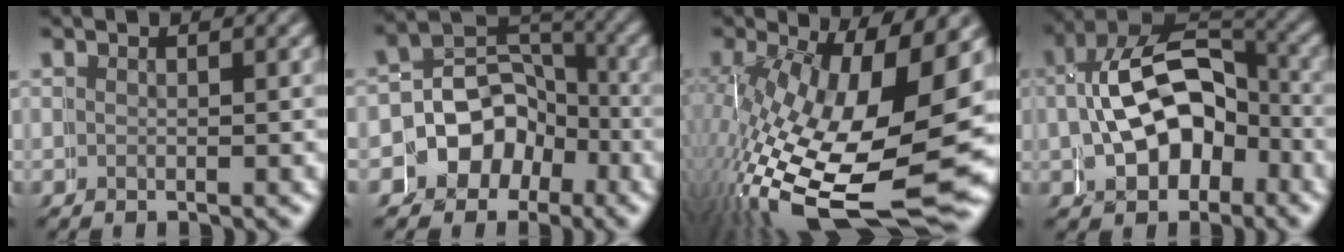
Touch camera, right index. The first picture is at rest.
{"total": 6.2, "force": [-1.4, 6.0, 0.4], "torque": [-0.012, -0.006, -0.033]}
{"total": 14.0, "force": [-5.0, 6.7, 11.2], "torque": [-0.212, -0.069, -0.039]}
{"total": 8.1, "force": [-0.5, 6.9, 4.3], "torque": [-0.094, -0.024, -0.001]}